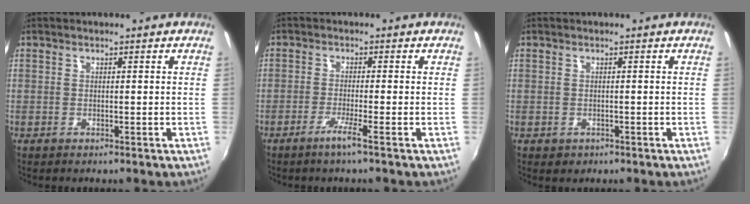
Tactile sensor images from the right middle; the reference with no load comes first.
{"total": 3.1, "force": [-2.0, -0.8, 2.2], "torque": [-0.053, -0.007, -0.041]}
{"total": 1.4, "force": [-0.5, 1.2, 0.5], "torque": [-0.011, -0.005, -0.005]}